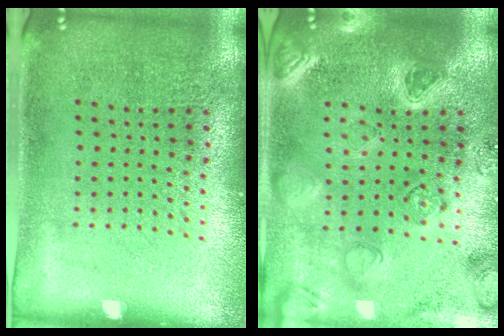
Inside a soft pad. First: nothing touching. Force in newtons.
{"total": 2.2, "press": 2.2, "slide": 0.2}